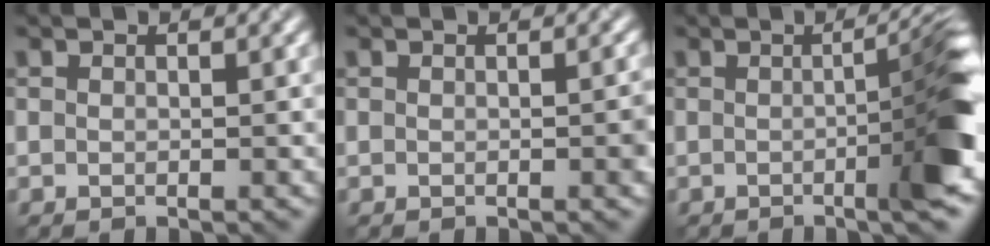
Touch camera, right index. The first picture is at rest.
{"total": 1.3, "force": [-0.2, 0.2, 1.2], "torque": [-0.014, 0.004, -0.001]}
{"total": 7.0, "force": [-0.8, 1.2, 6.9], "torque": [-0.079, 0.005, -0.011]}